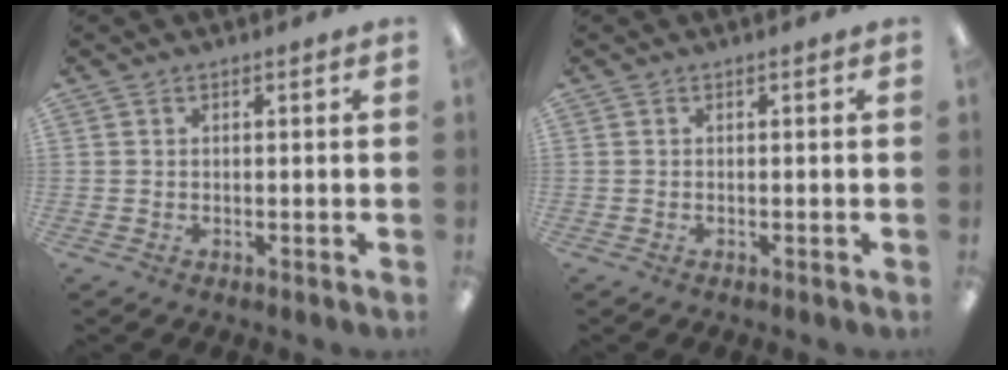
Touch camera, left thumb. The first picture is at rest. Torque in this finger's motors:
{"motor_torque": [0.00, 0.00, 0.00, 0.00, 0.00]}